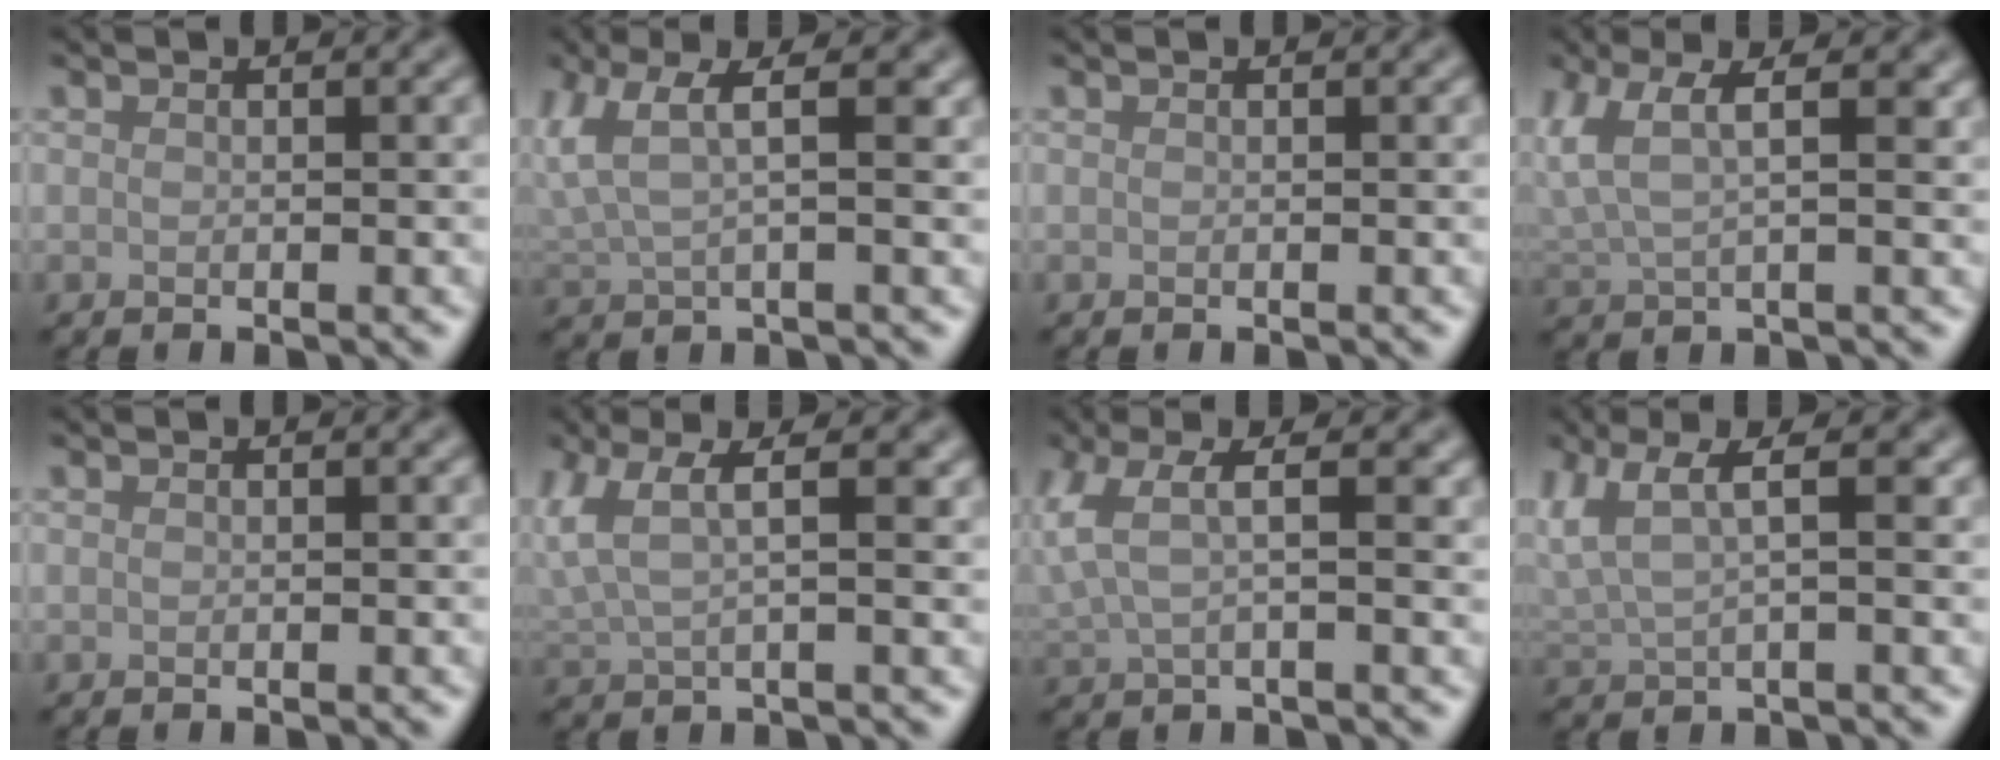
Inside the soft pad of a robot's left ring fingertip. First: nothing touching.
{"total": 4.3, "force": [1.7, 1.3, 3.7], "torque": [-0.092, 0.002, 0.038]}
{"total": 0.0}
{"total": 4.7, "force": [2.0, 1.6, 3.9], "torque": [-0.099, 0.002, 0.043]}
{"total": 0.0}
{"total": 4.2, "force": [1.8, 1.3, 3.6], "torque": [-0.094, 0.001, 0.040]}
{"total": 3.4, "force": [0.9, 1.1, 3.1], "torque": [-0.075, 0.003, 0.019]}
{"total": 3.8, "force": [1.5, 1.1, 3.3], "torque": [-0.080, 0.004, 0.034]}